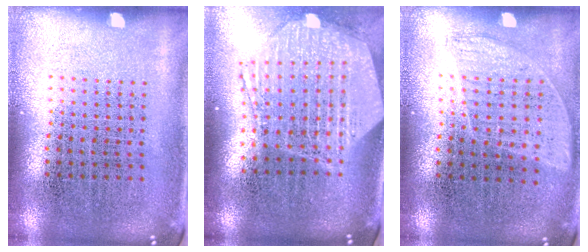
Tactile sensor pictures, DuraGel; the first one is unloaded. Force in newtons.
{"total": 2.9, "press": 2.4, "slide": 1.7}
{"total": 0.9, "press": 0.8, "slide": 0.5}